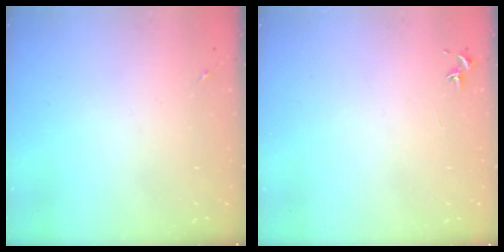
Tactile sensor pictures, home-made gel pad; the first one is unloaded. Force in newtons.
{"total": 0.7, "press": 0.7, "slide": 0.3}